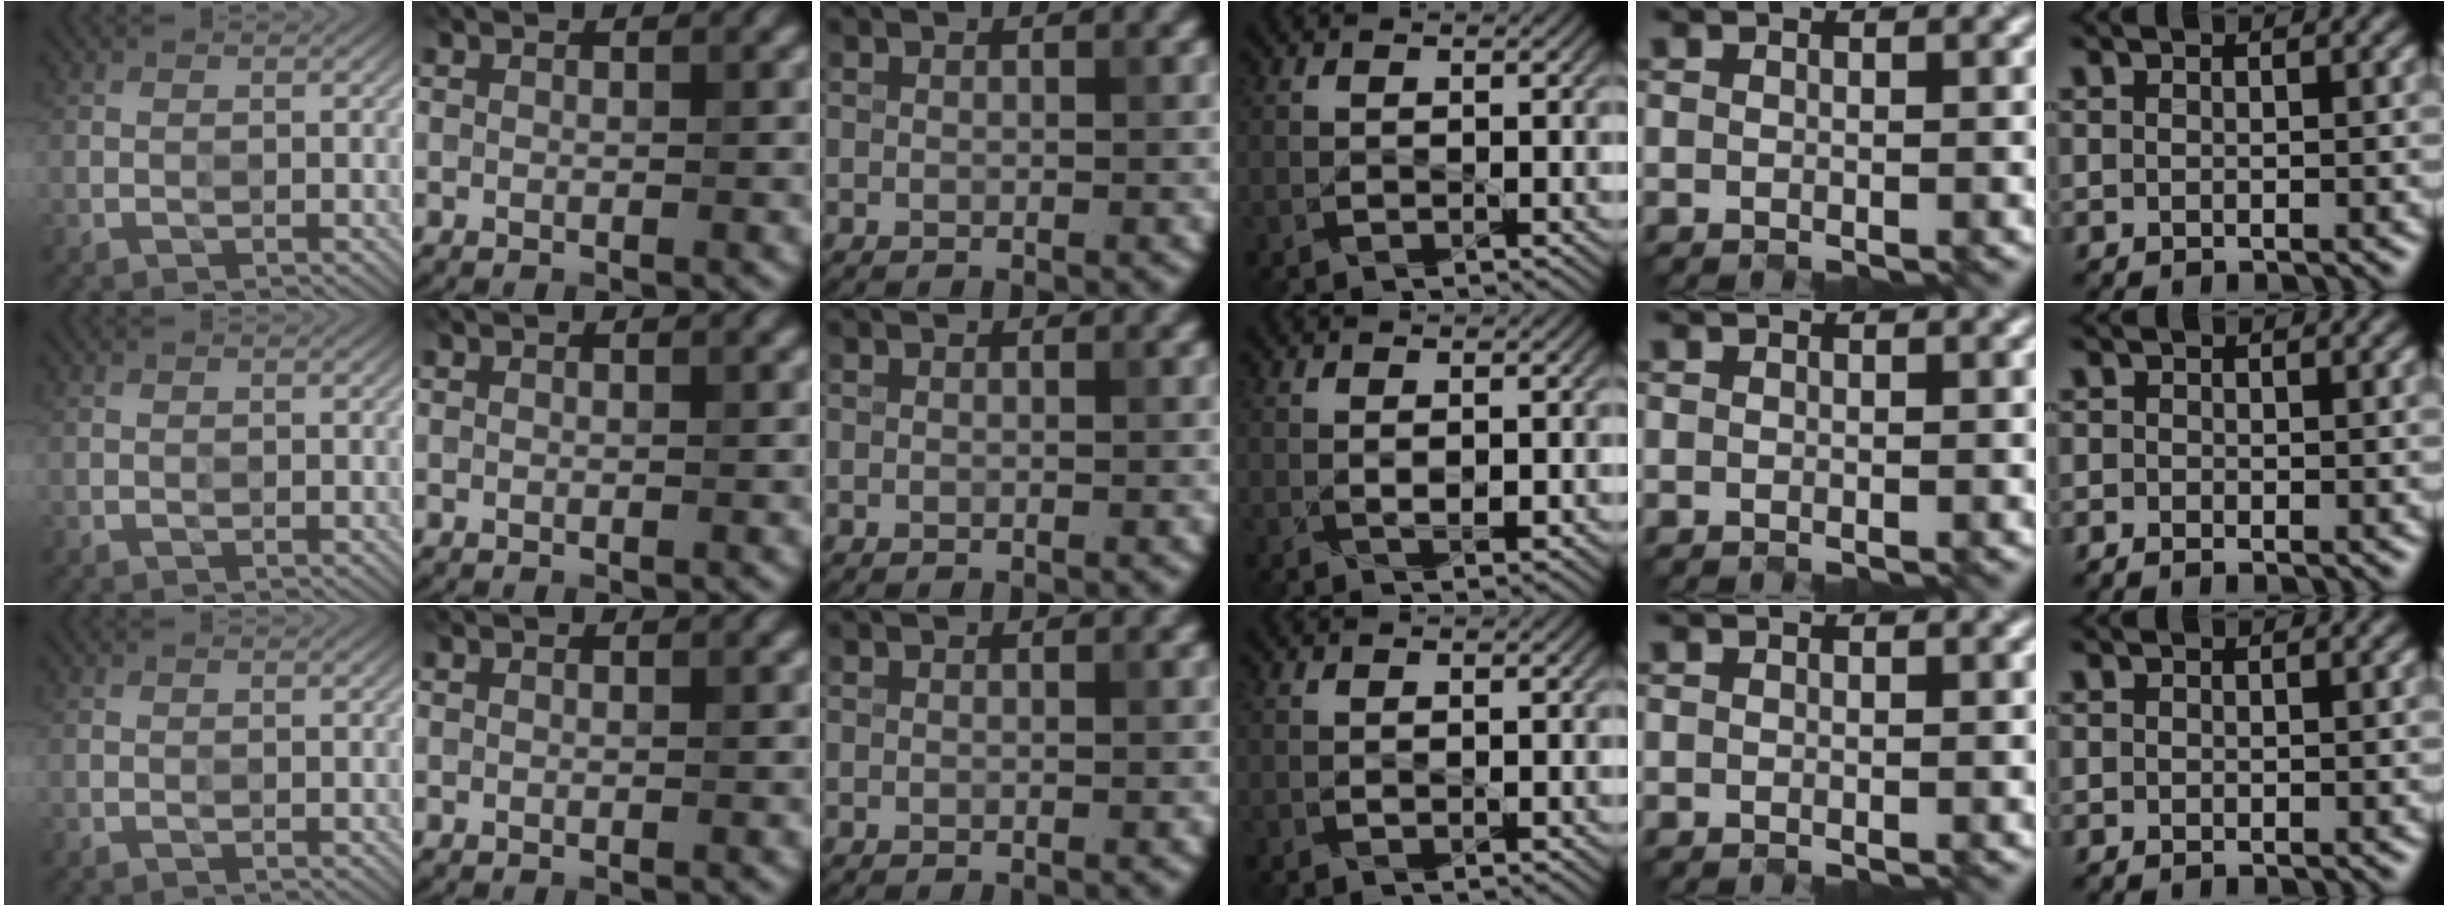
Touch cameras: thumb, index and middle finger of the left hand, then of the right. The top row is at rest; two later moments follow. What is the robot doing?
{"motion": "close", "object": "egg carton"}